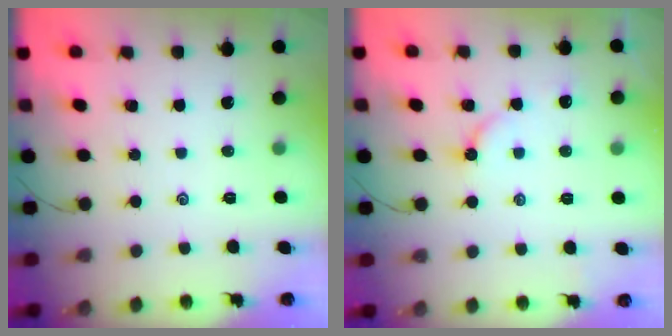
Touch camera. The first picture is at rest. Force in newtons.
{"total": 3.7, "press": 3.7, "slide": 0.4}